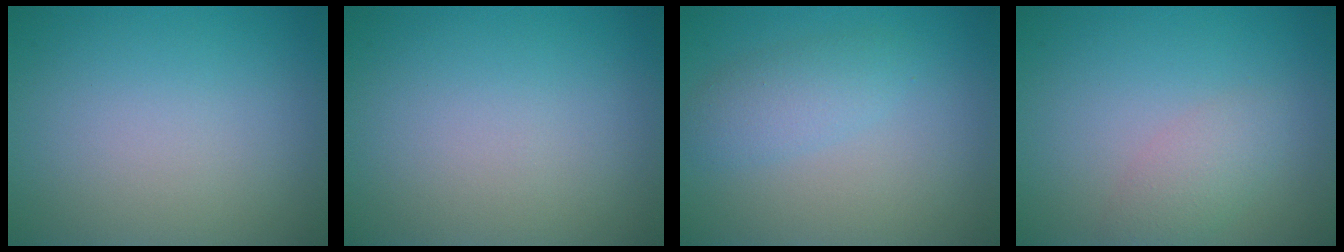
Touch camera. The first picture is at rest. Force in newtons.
{"total": 0.0}
{"total": 2.4, "press": 2.4, "slide": 0.1}
{"total": 2.1, "press": 2.1, "slide": 0.1}